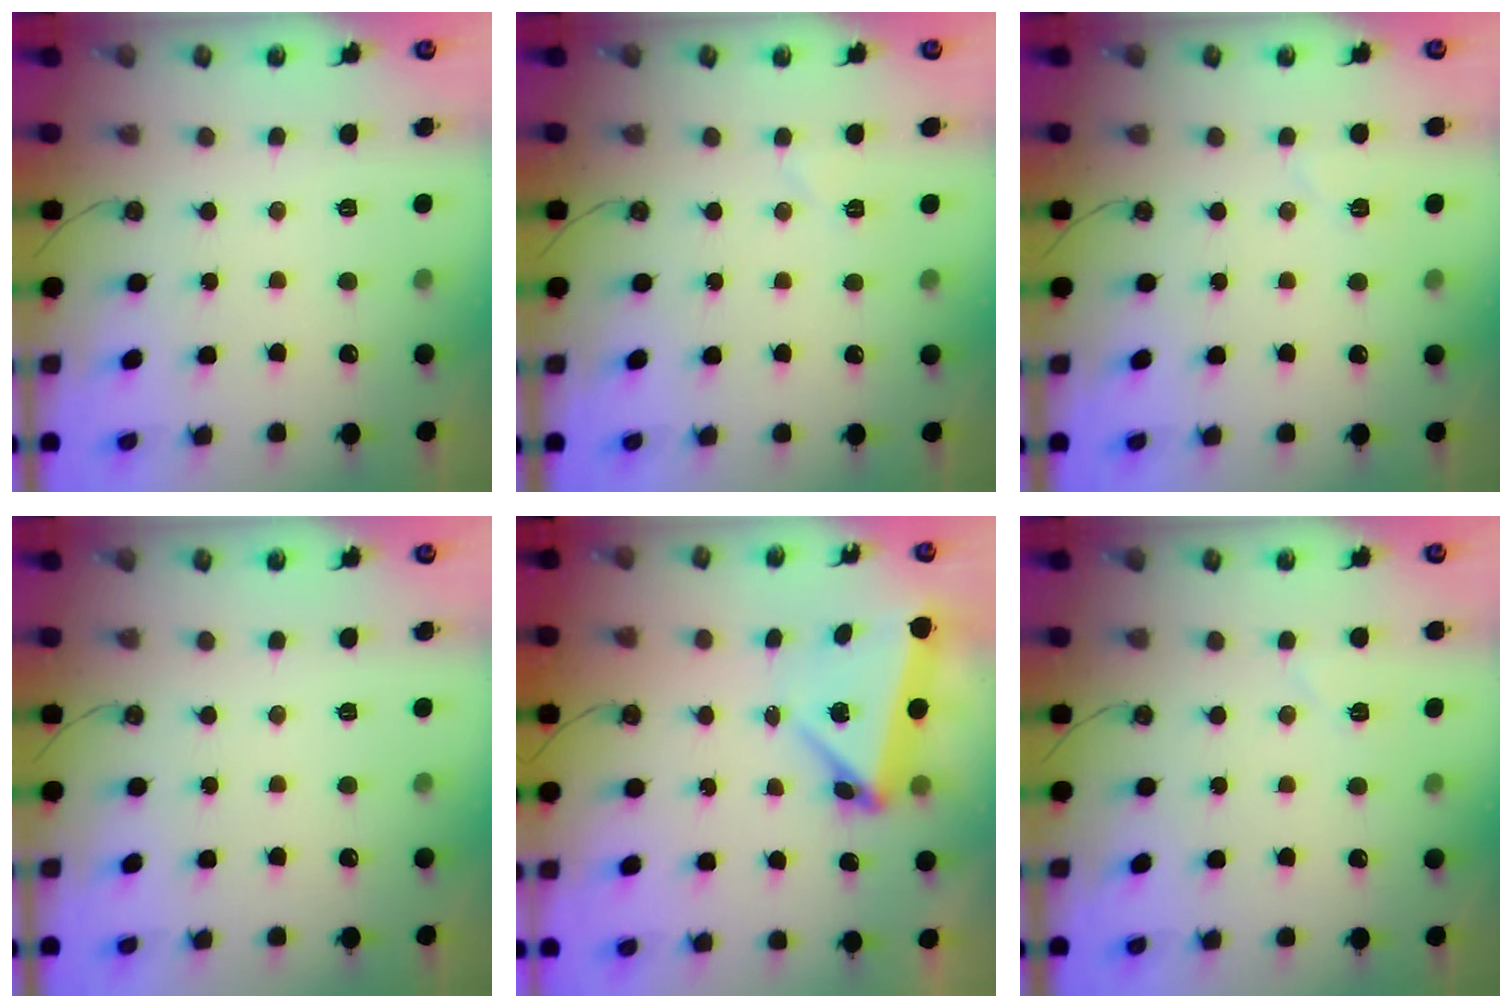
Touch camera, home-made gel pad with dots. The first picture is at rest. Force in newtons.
{"total": 3.8, "press": 3.3, "slide": 1.8}
{"total": 5.4, "press": 2.9, "slide": 4.5}
{"total": 0.0}
{"total": 5.9, "press": 5.9, "slide": 0.9}
{"total": 5.0, "press": 4.9, "slide": 1.1}